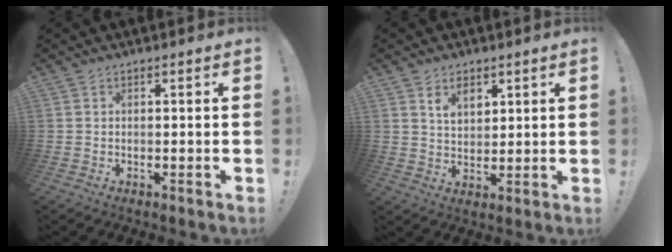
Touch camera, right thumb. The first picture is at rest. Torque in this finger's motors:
{"motor_torque": [0.35, 1.03, 0.17, -0.13, 0.00]}